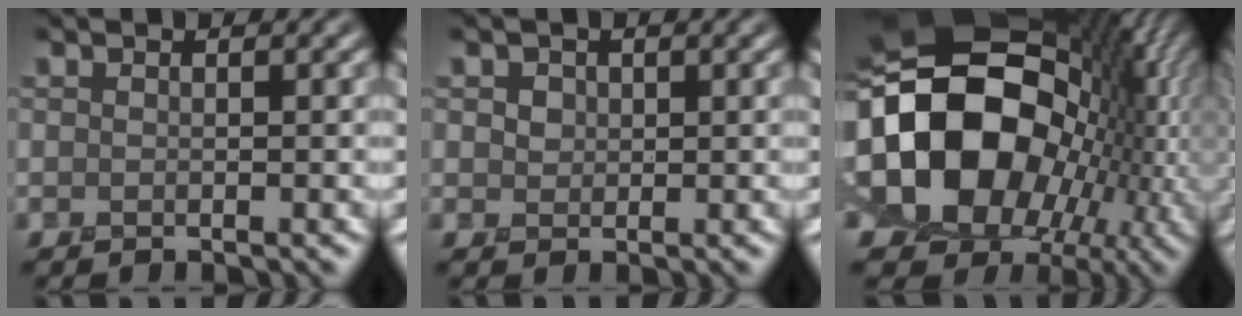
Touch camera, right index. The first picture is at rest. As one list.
[{"total": 1.3, "force": [0.5, 1.1, 0.5], "torque": [-0.009, 0.004, 0.004]}, {"total": 22.4, "force": [-1.9, 17.8, 13.5], "torque": [-0.232, -0.006, -0.062]}]